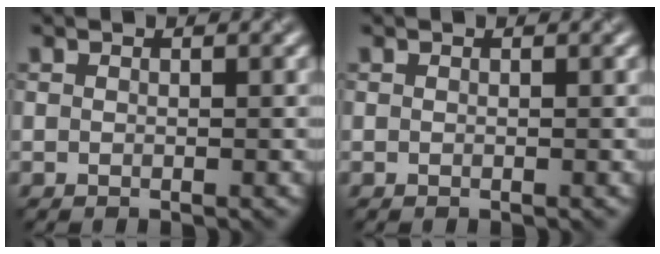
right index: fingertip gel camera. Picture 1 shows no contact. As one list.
[{"total": 0.0}]